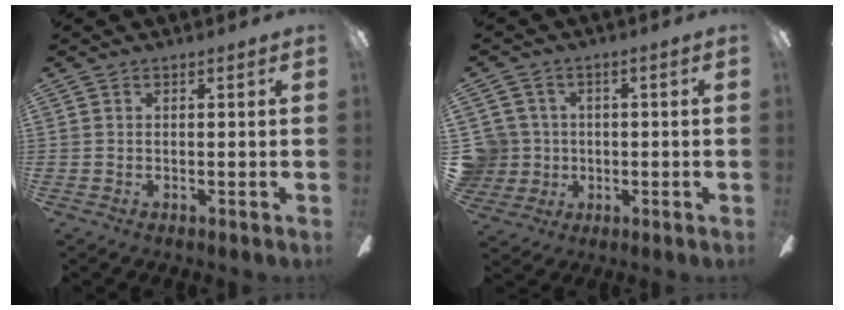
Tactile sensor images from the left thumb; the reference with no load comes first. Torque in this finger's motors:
{"motor_torque": [-0.11, 0.11, -0.14, 0.12, 0.00]}